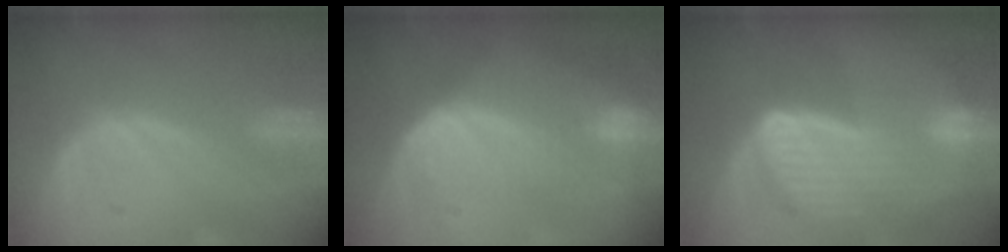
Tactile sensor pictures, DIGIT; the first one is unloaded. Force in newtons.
{"total": 6.8, "press": 6.6, "slide": 1.4}
{"total": 9.1, "press": 7.9, "slide": 4.3}